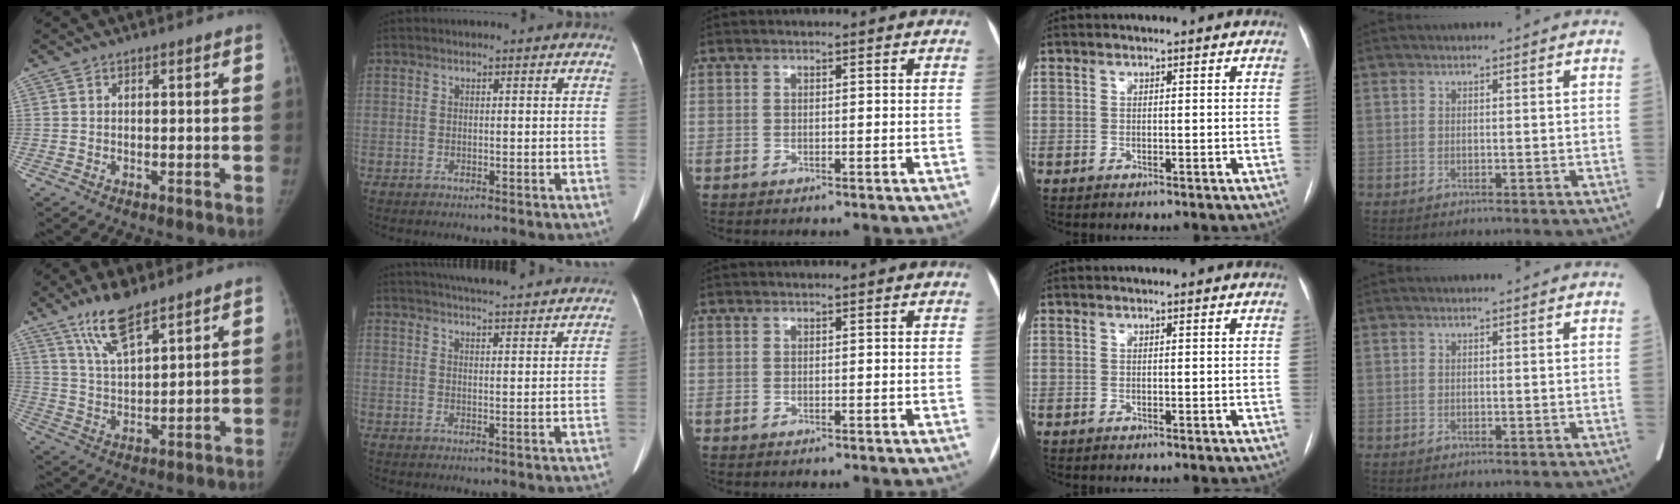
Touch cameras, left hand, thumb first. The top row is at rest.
{"thumb": {"total": 9.9, "force": [7.1, 2.9, 6.2], "torque": [-0.108, -0.039, 0.141]}, "index": {"total": 15.1, "force": [13.9, 1.1, 5.7], "torque": [-0.089, 0.023, 0.180]}}